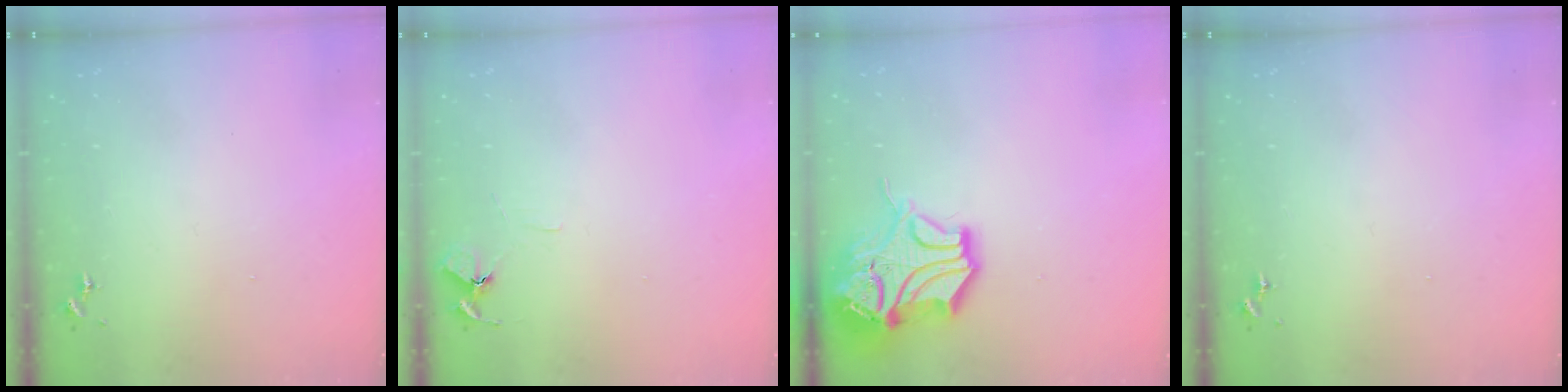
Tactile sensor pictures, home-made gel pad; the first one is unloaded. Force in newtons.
{"total": 5.8, "press": 5.8, "slide": 0.6}
{"total": 16.4, "press": 16.3, "slide": 2.2}
{"total": 0.0}